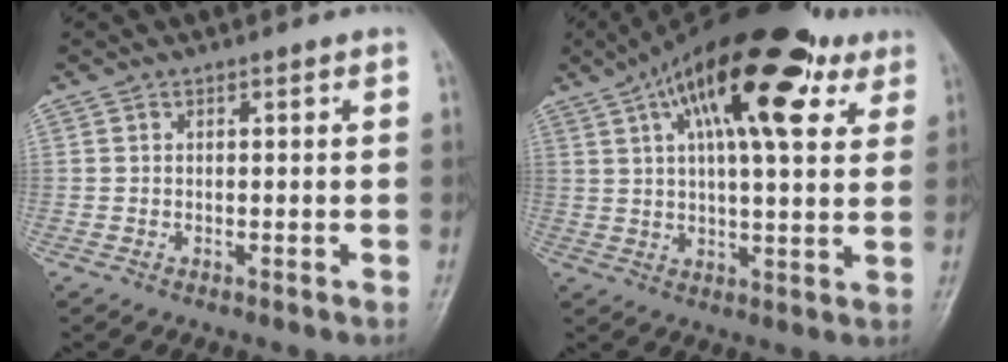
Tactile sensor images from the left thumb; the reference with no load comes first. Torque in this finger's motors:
{"motor_torque": [0.12, 0.65, 2.21, -0.56, 0.60]}